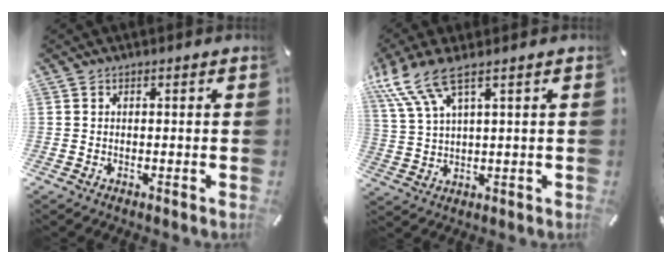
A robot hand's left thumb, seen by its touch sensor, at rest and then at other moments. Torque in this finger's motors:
{"motor_torque": [1.68, 0.98, 1.34, -1.42, 0.48]}